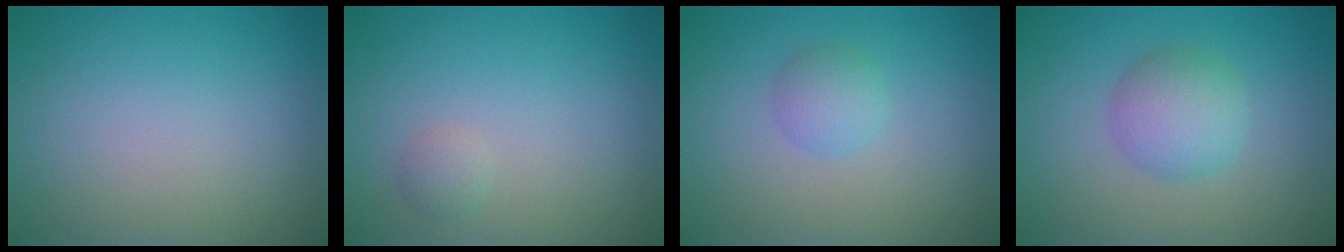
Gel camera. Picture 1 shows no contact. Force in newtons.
{"total": 1.0, "press": 1.0, "slide": 0.1}
{"total": 1.8, "press": 1.8, "slide": 0.2}
{"total": 3.7, "press": 3.7, "slide": 0.0}